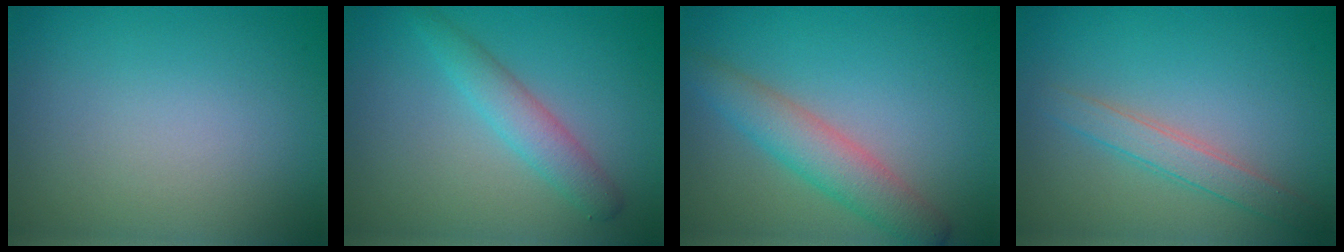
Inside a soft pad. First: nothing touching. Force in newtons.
{"total": 2.8, "press": 2.8, "slide": 0.1}
{"total": 4.0, "press": 4.0, "slide": 0.2}
{"total": 2.3, "press": 2.3, "slide": 0.1}